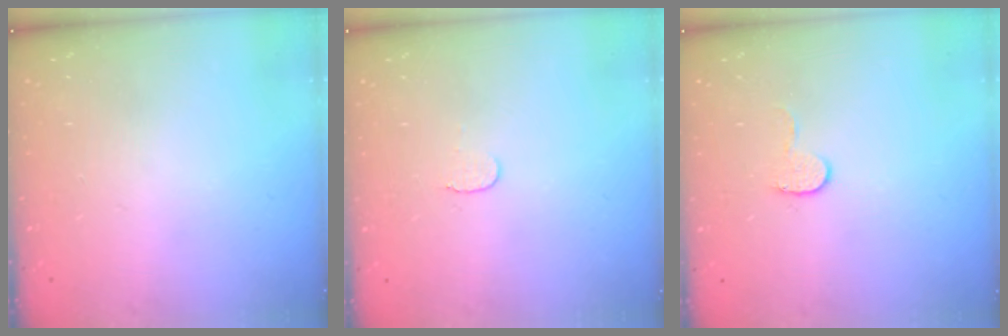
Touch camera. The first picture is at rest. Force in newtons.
{"total": 3.5, "press": 3.5, "slide": 0.3}
{"total": 5.6, "press": 5.6, "slide": 0.5}